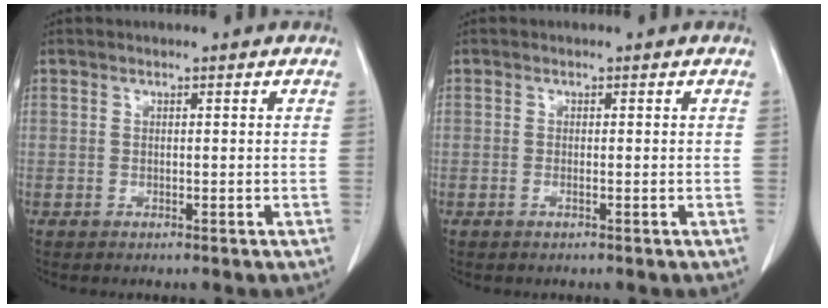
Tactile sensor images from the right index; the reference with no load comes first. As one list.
[{"total": 0.5, "force": [-0.2, 0.0, 0.5], "torque": [-0.011, -0.001, -0.004]}]